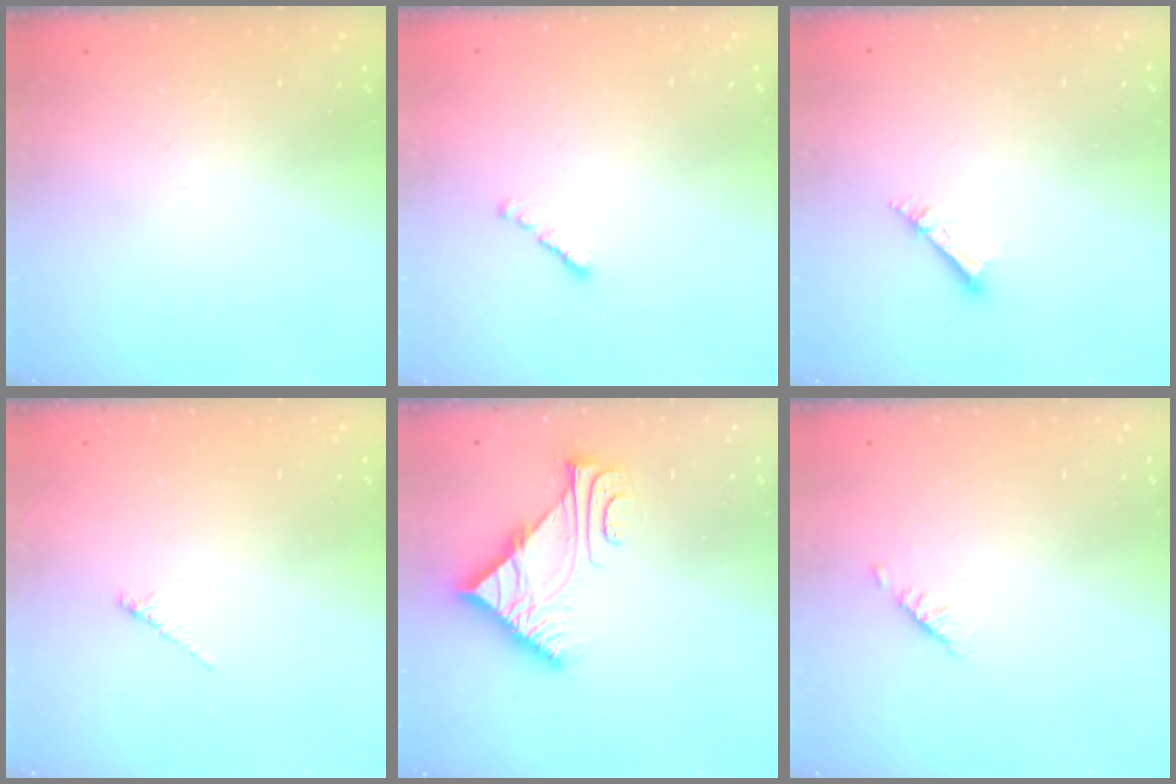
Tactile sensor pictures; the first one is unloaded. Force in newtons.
{"total": 1.3, "press": 1.1, "slide": 0.6}
{"total": 3.9, "press": 3.8, "slide": 0.5}
{"total": 1.2, "press": 1.1, "slide": 0.4}
{"total": 6.2, "press": 6.2, "slide": 0.4}
{"total": 1.9, "press": 1.8, "slide": 0.5}